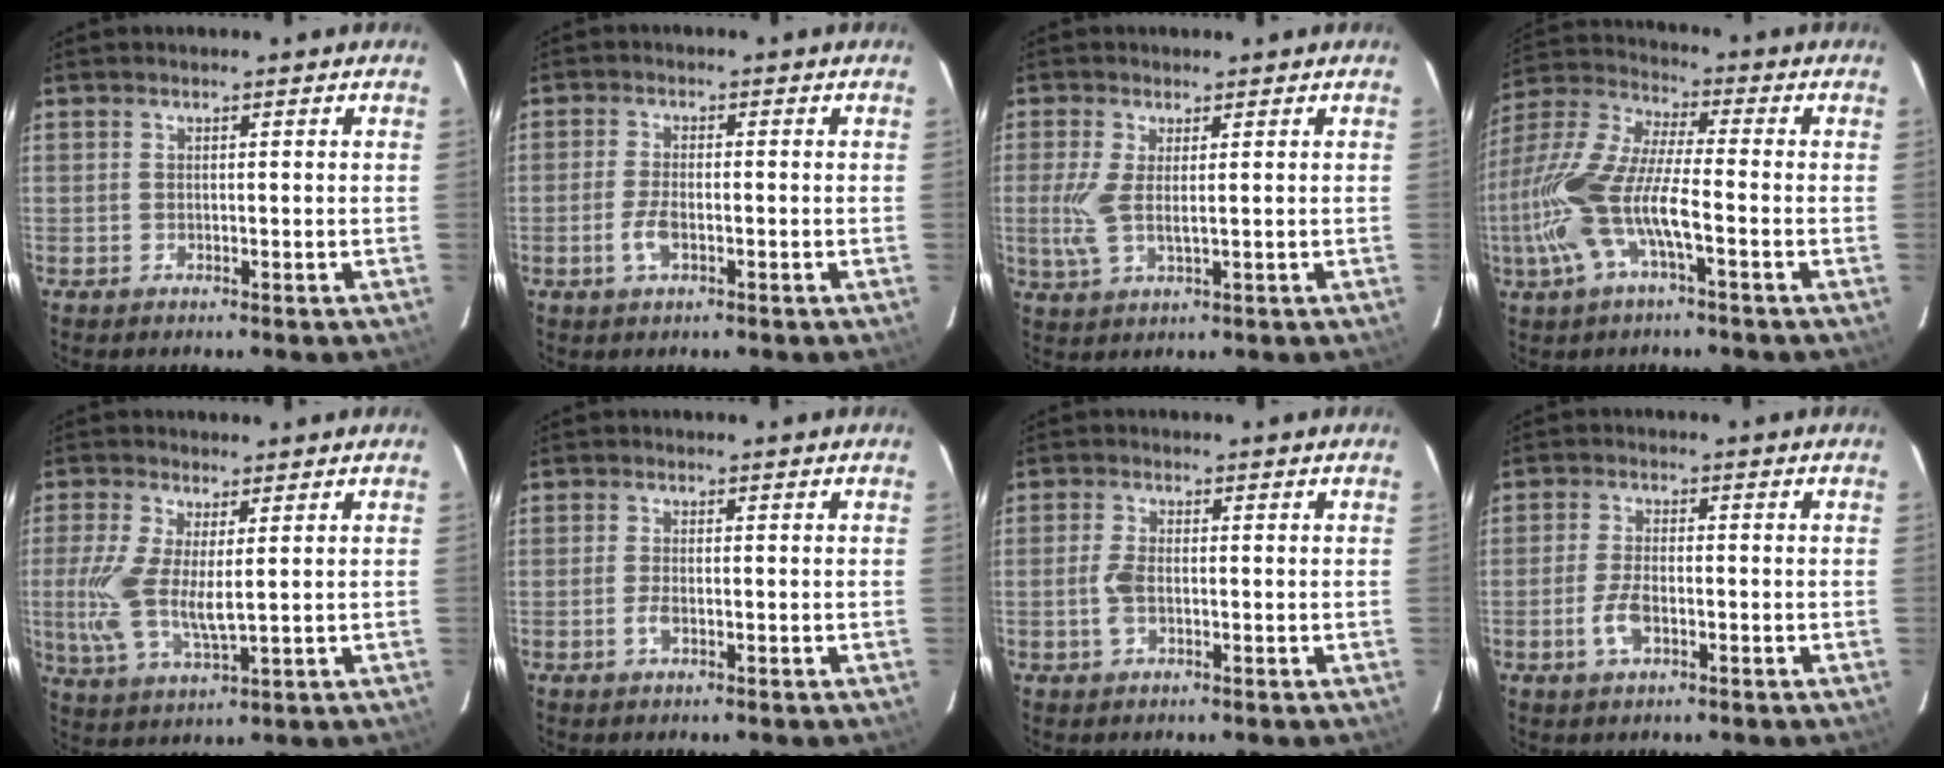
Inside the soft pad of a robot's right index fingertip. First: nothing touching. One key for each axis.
{"total": 3.8, "fx": -1.5, "fy": 1.6, "fz": 3.1, "tx": -0.070, "ty": -0.002, "tz": -0.029}
{"total": 5.4, "fx": 0.5, "fy": 1.6, "fz": 5.1, "tx": -0.116, "ty": -0.004, "tz": 0.008}
{"total": 15.5, "fx": -4.5, "fy": 3.6, "fz": 14.4, "tx": -0.298, "ty": -0.006, "tz": -0.090}
{"total": 9.5, "fx": 0.9, "fy": 3.3, "fz": 8.9, "tx": -0.201, "ty": -0.008, "tz": 0.018}
{"total": 1.8, "fx": -0.8, "fy": 0.7, "fz": 1.5, "tx": -0.034, "ty": -0.001, "tz": -0.015}
{"total": 3.0, "fx": -0.8, "fy": 1.4, "fz": 2.6, "tx": -0.059, "ty": 0.001, "tz": -0.015}
{"total": 4.7, "fx": -1.9, "fy": 2.2, "fz": 3.7, "tx": -0.083, "ty": -0.002, "tz": -0.036}